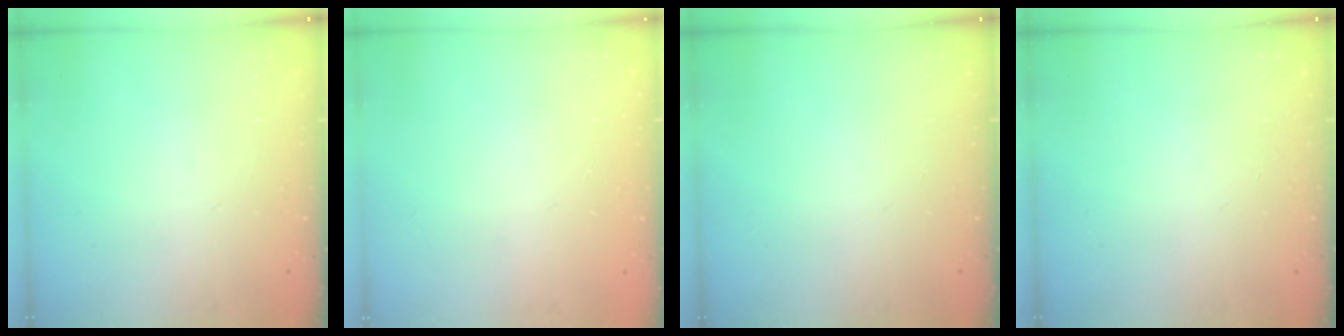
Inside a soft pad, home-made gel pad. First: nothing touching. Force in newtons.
{"total": 0.0}
{"total": 0.0}
{"total": 0.0}